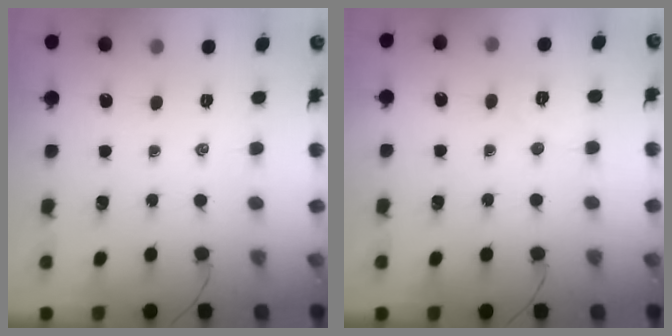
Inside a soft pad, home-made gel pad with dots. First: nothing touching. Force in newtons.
{"total": 4.6, "press": 4.5, "slide": 1.1}